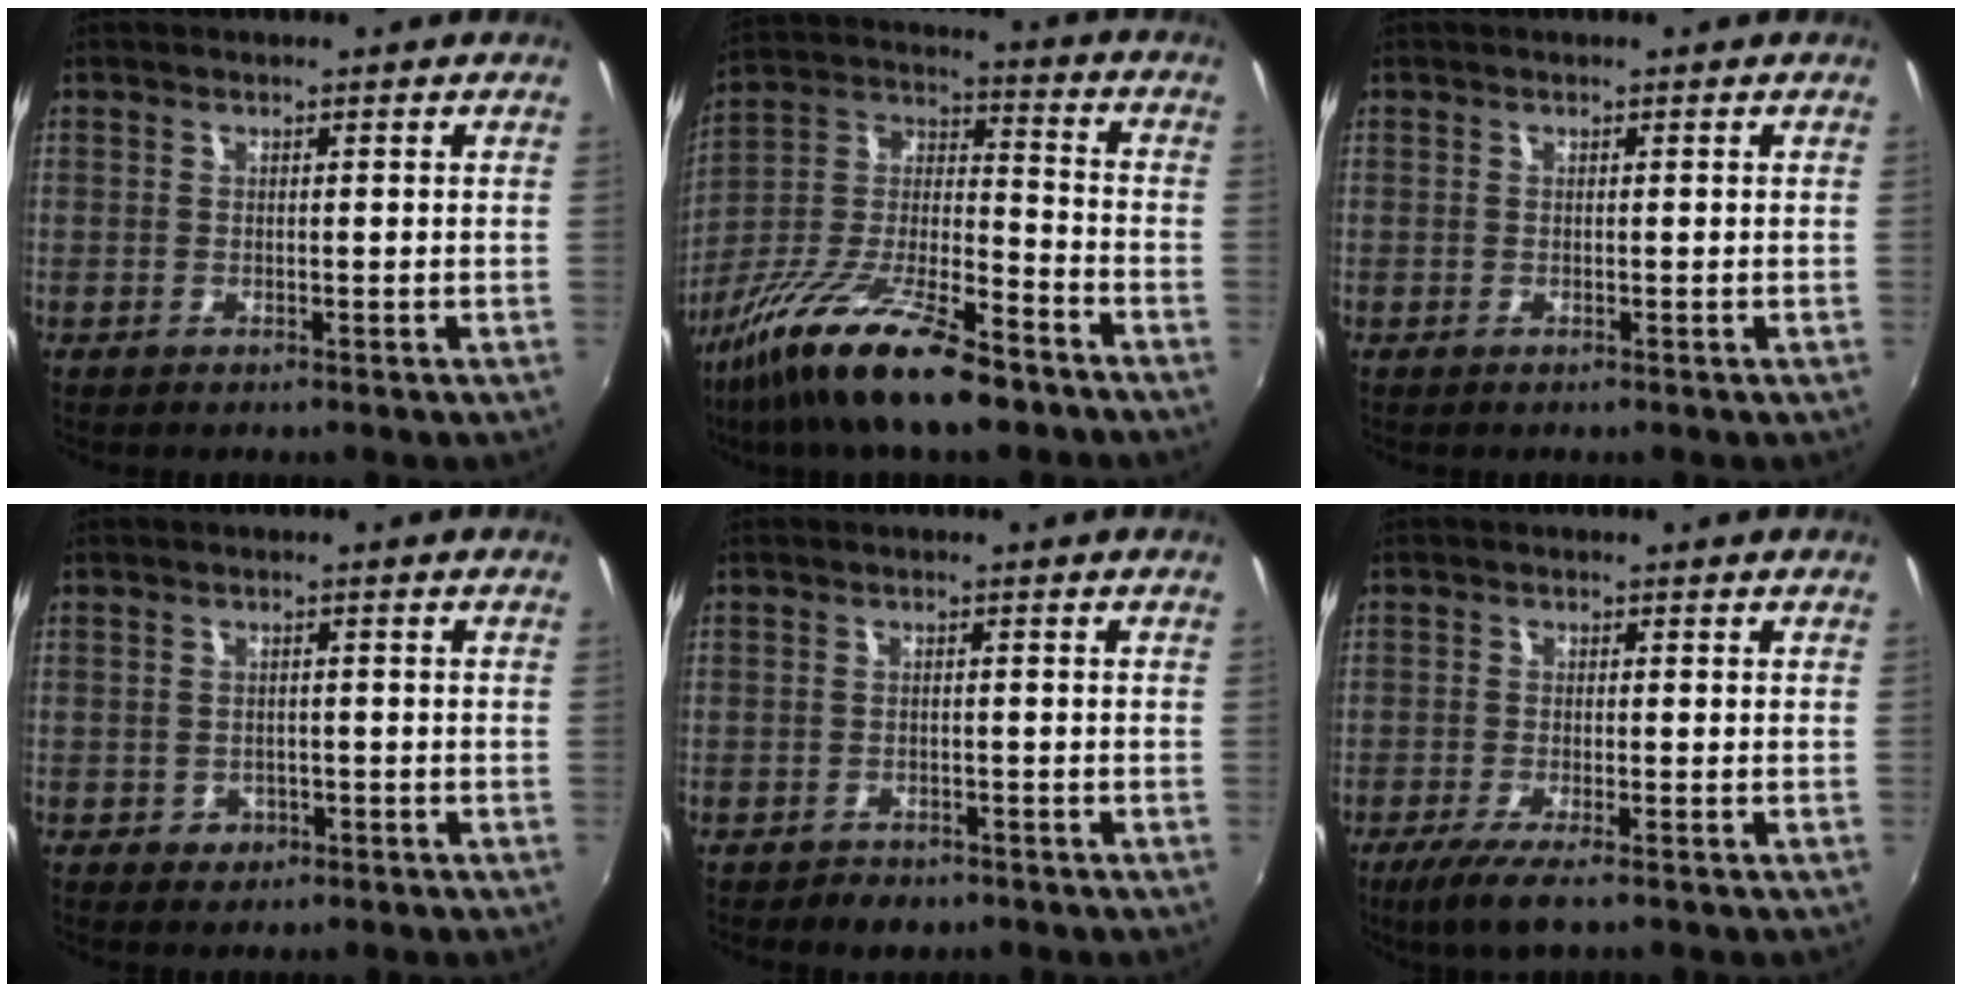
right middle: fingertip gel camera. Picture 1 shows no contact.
{"total": 19.7, "force": [-13.5, 5.2, 13.4], "torque": [-0.263, -0.013, -0.242]}
{"total": 0.0}
{"total": 2.8, "force": [-0.9, 2.5, 0.9], "torque": [-0.021, 0.001, -0.008]}
{"total": 3.5, "force": [-2.6, 2.1, 1.0], "torque": [-0.032, -0.009, -0.037]}
{"total": 5.4, "force": [-3.5, 0.7, 4.0], "torque": [-0.093, -0.023, -0.064]}